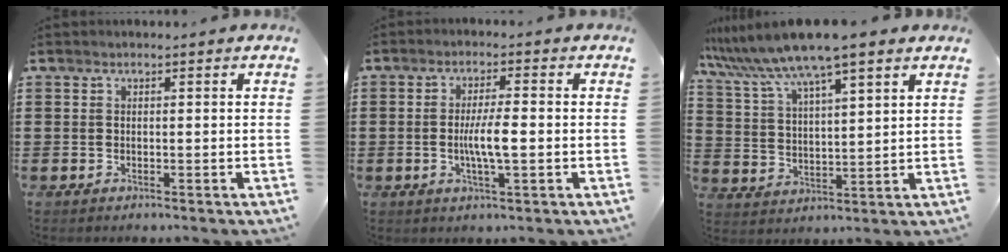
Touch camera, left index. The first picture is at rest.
{"total": 5.3, "force": [-0.6, 0.9, 5.2], "torque": [-0.104, -0.003, -0.017]}
{"total": 9.4, "force": [7.6, 0.0, 5.4], "torque": [-0.131, -0.035, 0.129]}